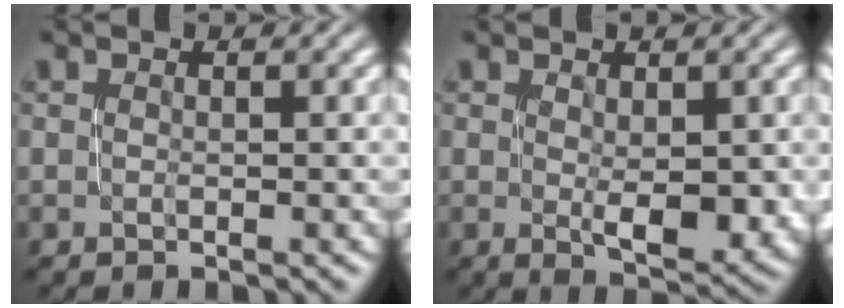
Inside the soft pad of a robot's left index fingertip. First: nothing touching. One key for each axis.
{"total": 3.8, "fx": -0.2, "fy": 1.6, "fz": 3.5, "tx": -0.058, "ty": -0.006, "tz": 0.004}